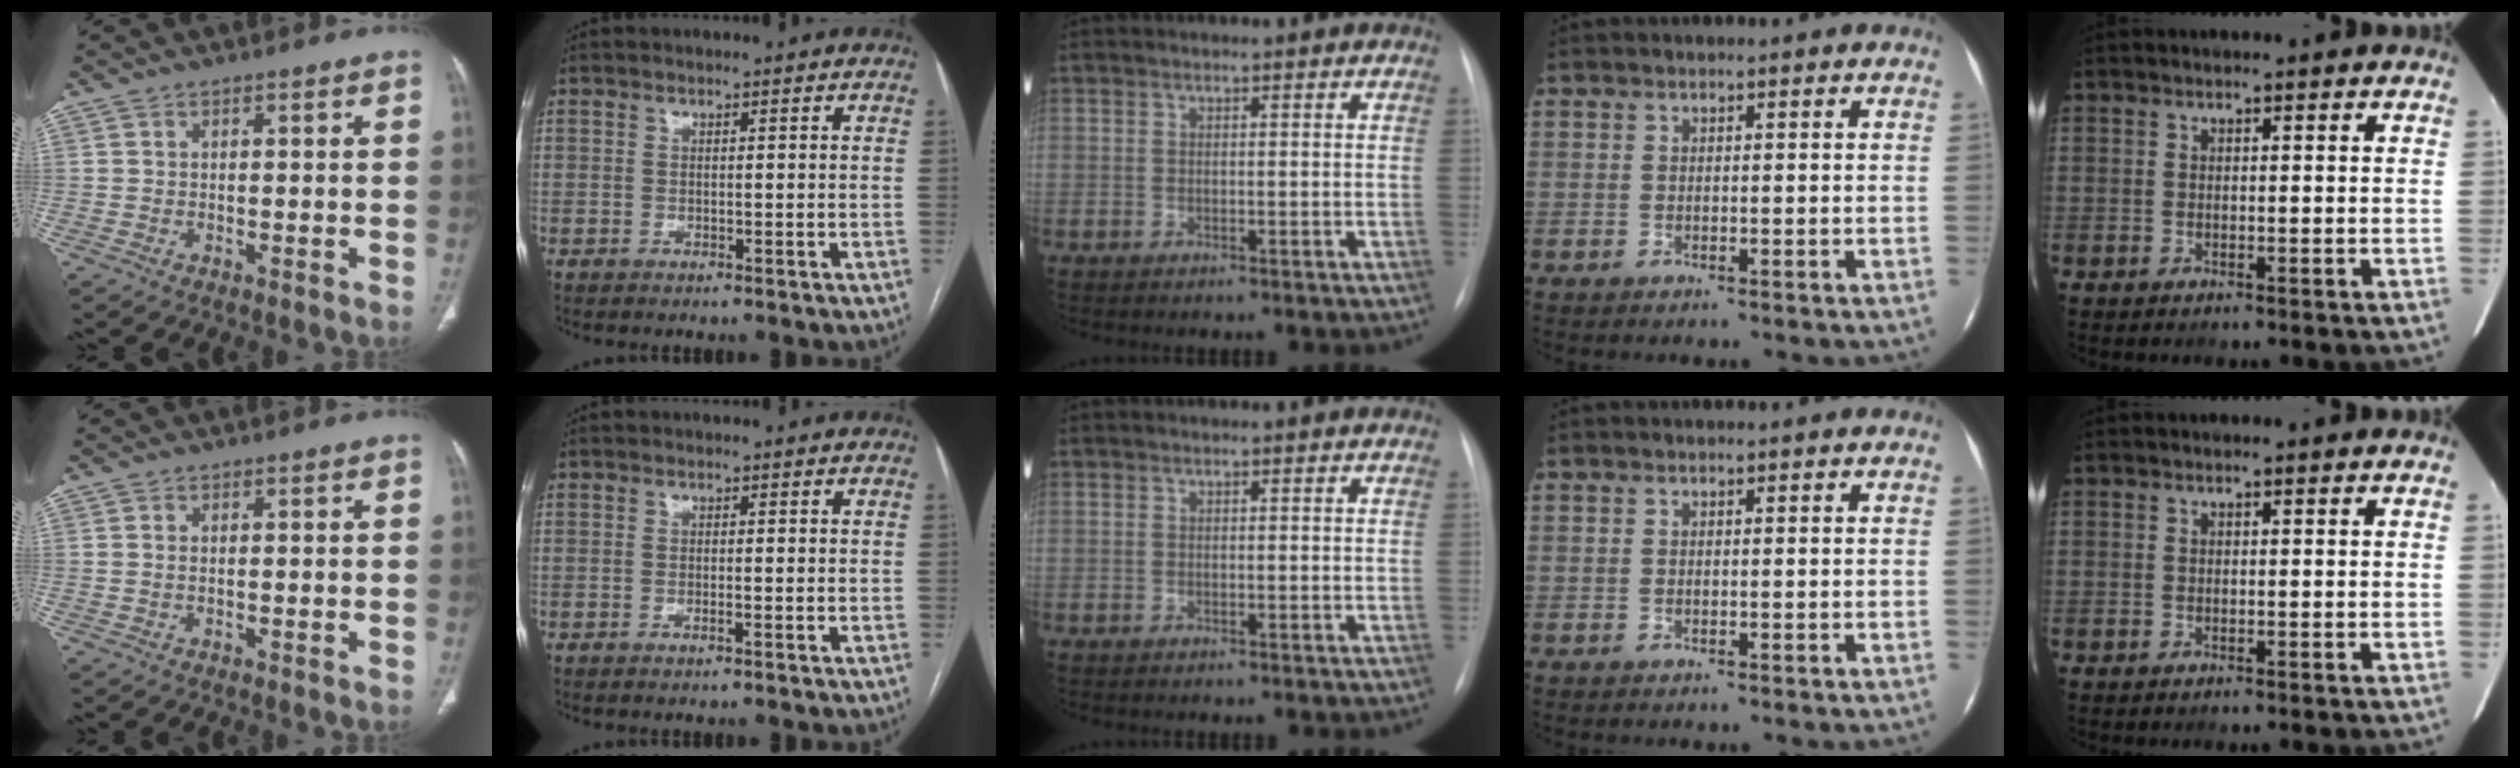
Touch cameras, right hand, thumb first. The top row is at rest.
{"thumb": {"total": 0.6, "force": [0.1, 0.2, 0.5], "torque": [-0.017, 0.003, 0.004]}, "index": {"total": 0.7, "force": [-0.4, -0.1, 0.6], "torque": [-0.013, -0.001, -0.005]}}